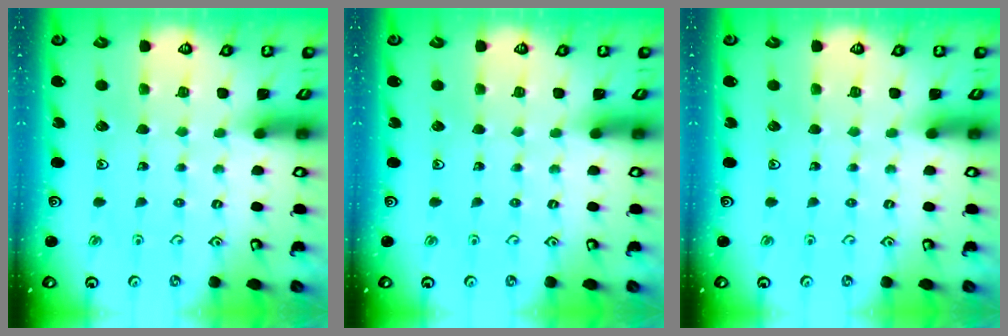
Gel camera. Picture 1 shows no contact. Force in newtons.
{"total": 0.0}
{"total": 0.0}